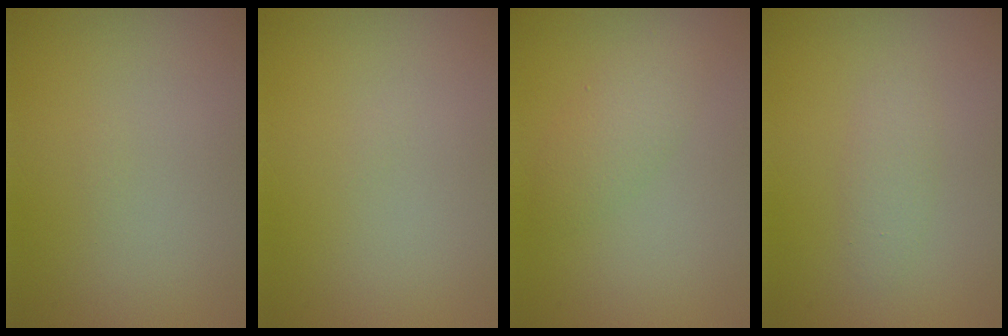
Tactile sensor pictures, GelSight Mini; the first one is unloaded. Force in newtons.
{"total": 0.0}
{"total": 2.2, "press": 2.2, "slide": 0.1}
{"total": 1.4, "press": 1.4, "slide": 0.0}